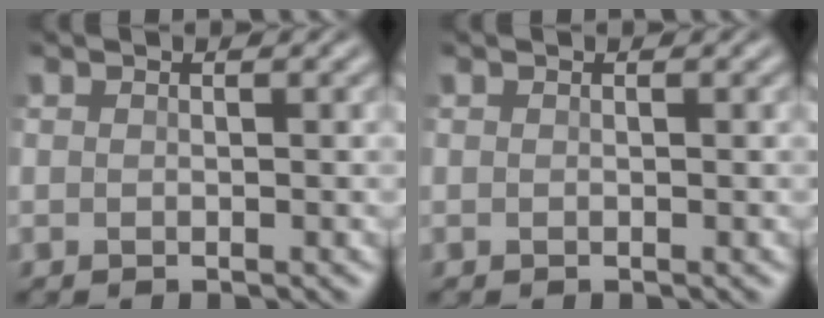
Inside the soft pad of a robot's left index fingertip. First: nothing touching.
{"total": 0.0}